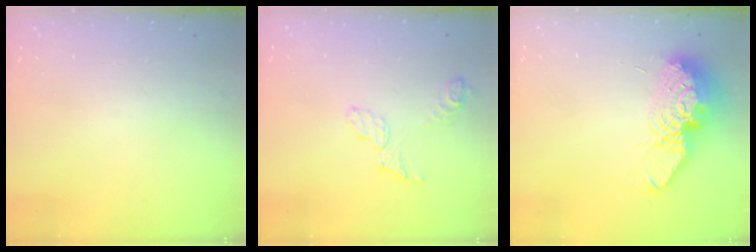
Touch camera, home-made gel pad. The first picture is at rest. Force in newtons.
{"total": 6.4, "press": 6.4, "slide": 0.5}
{"total": 14.2, "press": 14.1, "slide": 1.2}